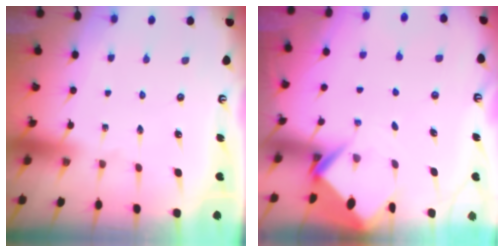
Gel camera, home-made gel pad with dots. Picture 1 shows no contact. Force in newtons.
{"total": 4.7, "press": 4.7, "slide": 0.3}